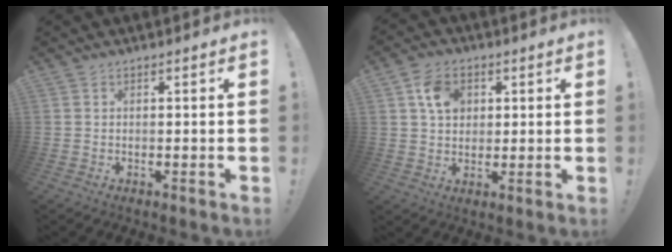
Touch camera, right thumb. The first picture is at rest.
{"total": 8.6, "force": [3.3, 6.8, 4.2], "torque": [-0.057, -0.002, 0.062]}